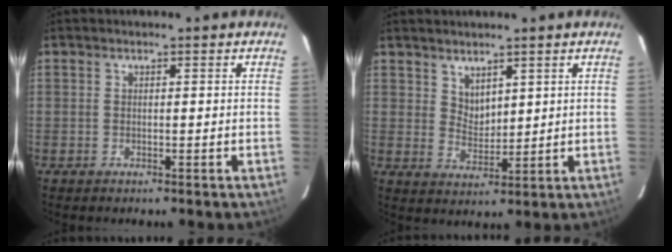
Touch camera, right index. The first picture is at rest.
{"total": 4.0, "force": [2.9, 2.2, 1.7], "torque": [-0.022, -0.004, 0.059]}